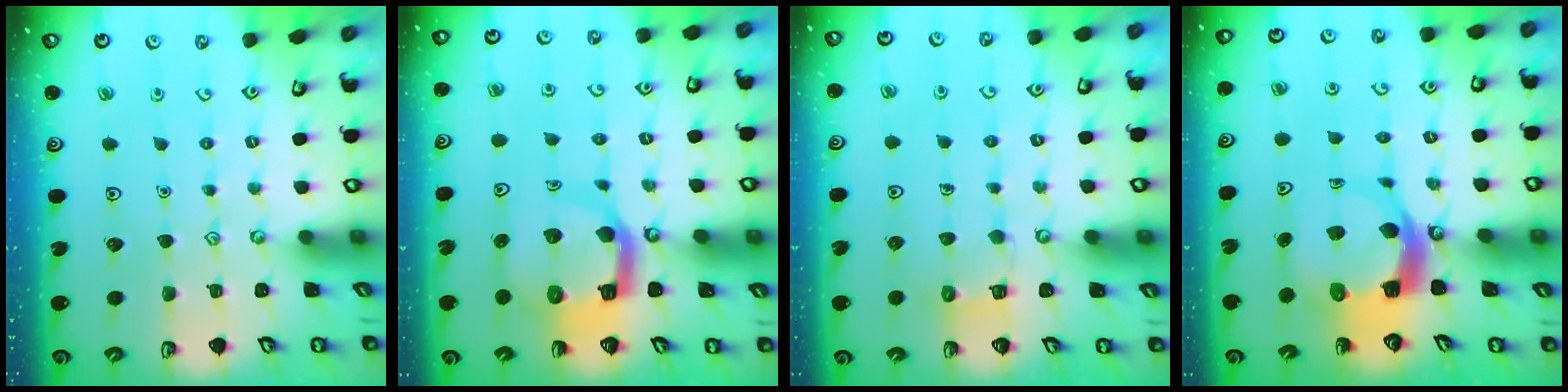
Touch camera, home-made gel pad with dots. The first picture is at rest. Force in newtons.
{"total": 11.2, "press": 11.1, "slide": 1.5}
{"total": 5.7, "press": 5.7, "slide": 0.3}
{"total": 7.2, "press": 7.2, "slide": 1.0}